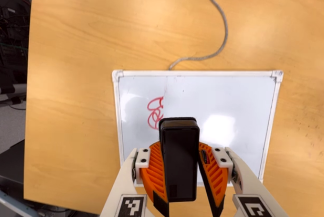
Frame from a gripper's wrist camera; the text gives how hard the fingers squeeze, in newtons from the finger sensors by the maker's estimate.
{"total": 9.5, "left": 9.1, "right": 9.9}